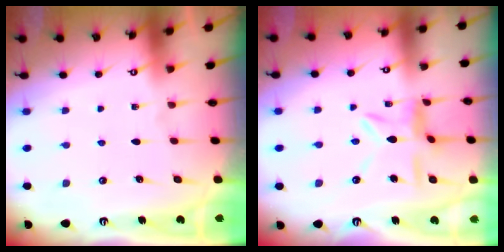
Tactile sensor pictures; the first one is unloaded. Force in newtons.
{"total": 6.6, "press": 6.6, "slide": 0.4}